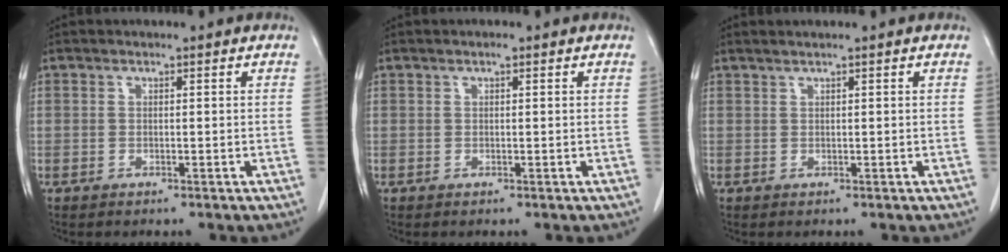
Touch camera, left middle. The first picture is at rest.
{"total": 0.0}
{"total": 1.0, "force": [0.8, -0.2, 0.5], "torque": [-0.014, 0.005, 0.021]}